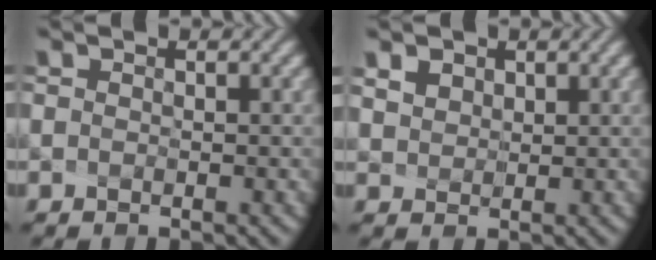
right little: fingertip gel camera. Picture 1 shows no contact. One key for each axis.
{"total": 3.8, "fx": 2.6, "fy": 2.3, "fz": 1.5, "tx": -0.042, "ty": 0.009, "tz": 0.042}